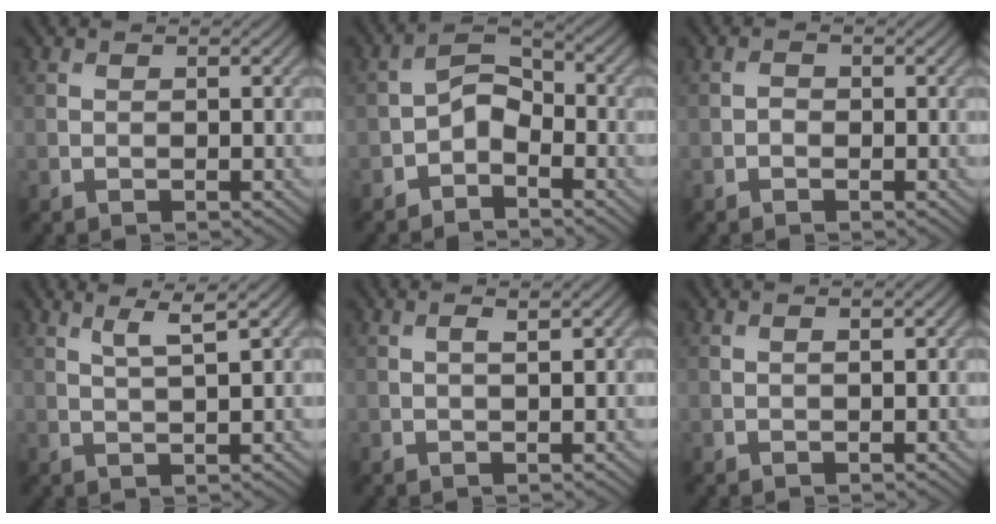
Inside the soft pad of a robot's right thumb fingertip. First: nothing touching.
{"total": 4.1, "force": [-2.1, 2.4, 2.6], "torque": [-0.045, 0.012, -0.049]}
{"total": 0.8, "force": [-0.4, 0.6, 0.3], "torque": [-0.006, 0.000, -0.010]}
{"total": 3.5, "force": [1.8, 0.3, 3.0], "torque": [-0.057, 0.008, 0.036]}
{"total": 1.7, "force": [0.4, 0.2, 1.6], "torque": [-0.029, 0.007, 0.006]}
{"total": 1.0, "force": [0.2, 0.1, 1.0], "torque": [-0.018, 0.004, 0.003]}